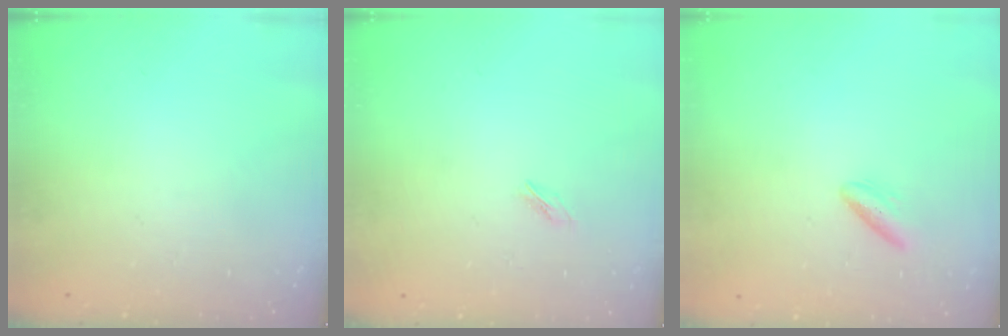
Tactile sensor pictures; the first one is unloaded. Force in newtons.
{"total": 1.7, "press": 1.7, "slide": 0.2}
{"total": 3.2, "press": 2.9, "slide": 1.3}